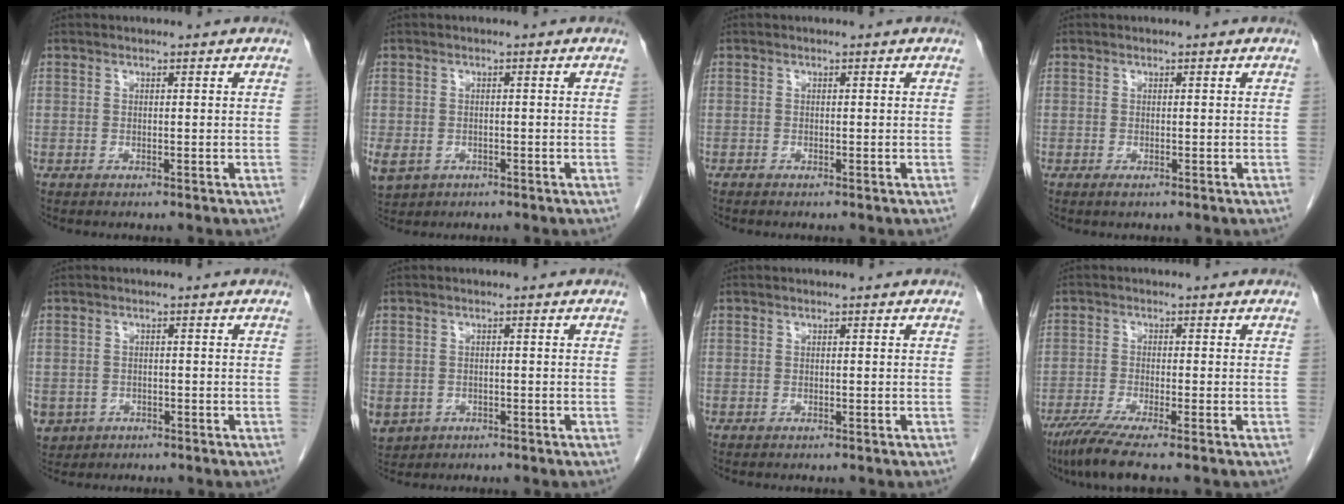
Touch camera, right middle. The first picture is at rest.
{"total": 9.0, "force": [-3.7, 7.3, 3.8], "torque": [-0.115, -0.005, -0.050]}
{"total": 0.0}
{"total": 0.5, "force": [-0.3, 0.2, 0.4], "torque": [-0.006, -0.001, -0.003]}
{"total": 5.4, "force": [-2.5, 4.6, 1.2], "torque": [-0.026, 0.003, -0.036]}
{"total": 7.1, "force": [-3.0, 6.0, 2.2], "torque": [-0.065, -0.001, -0.040]}
{"total": 0.0}
{"total": 6.0, "force": [-4.4, -0.3, 4.0], "torque": [-0.072, -0.019, -0.083]}